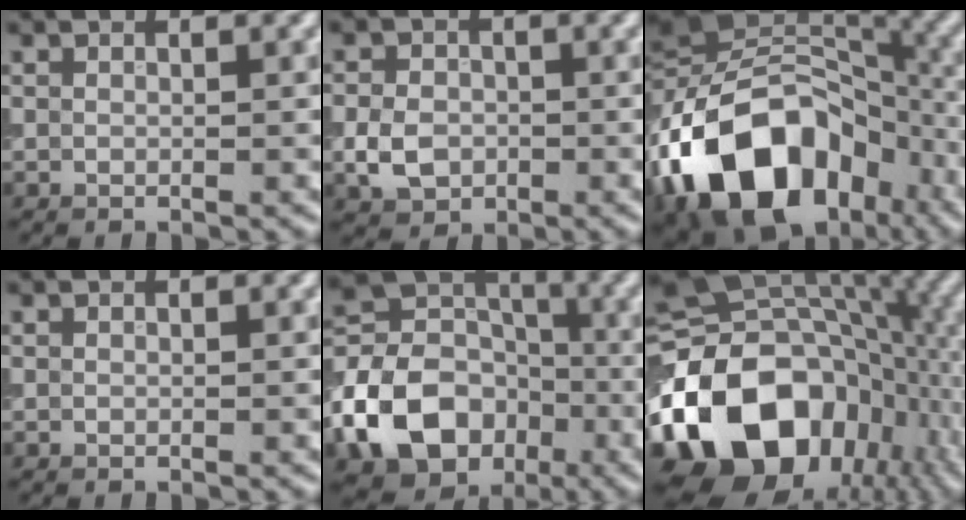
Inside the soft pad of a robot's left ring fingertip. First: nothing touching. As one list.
[{"total": 3.6, "force": [-1.0, 2.8, 2.0], "torque": [-0.040, -0.004, -0.022]}, {"total": 16.9, "force": [-7.0, 11.4, 10.4], "torque": [-0.179, 0.000, -0.130]}, {"total": 0.0}, {"total": 12.4, "force": [-4.4, 9.6, 6.5], "torque": [-0.145, -0.006, -0.089]}, {"total": 18.1, "force": [-6.2, 12.9, 11.1], "torque": [-0.198, -0.003, -0.108]}]